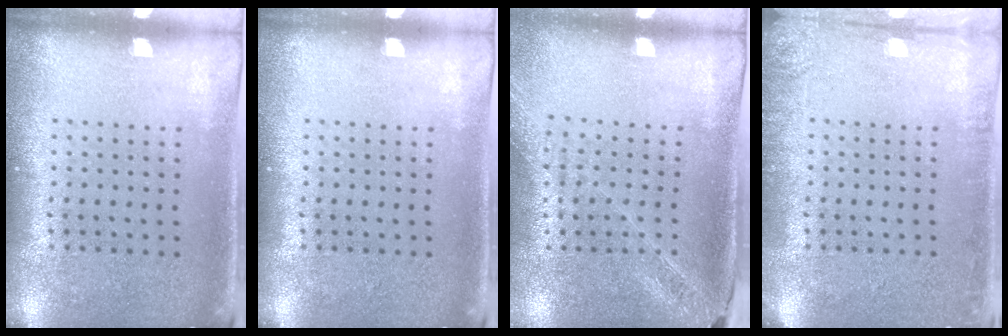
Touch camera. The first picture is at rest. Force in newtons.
{"total": 0.0}
{"total": 1.5, "press": 1.4, "slide": 0.4}
{"total": 2.0, "press": 2.0, "slide": 0.3}